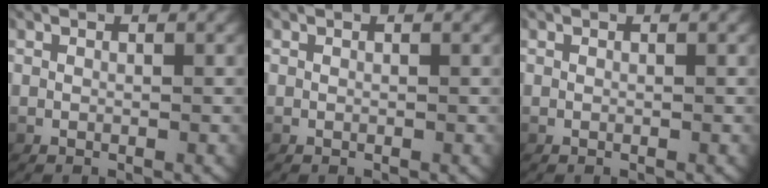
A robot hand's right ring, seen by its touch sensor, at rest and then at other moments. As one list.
[{"total": 0.0}, {"total": 0.0}]